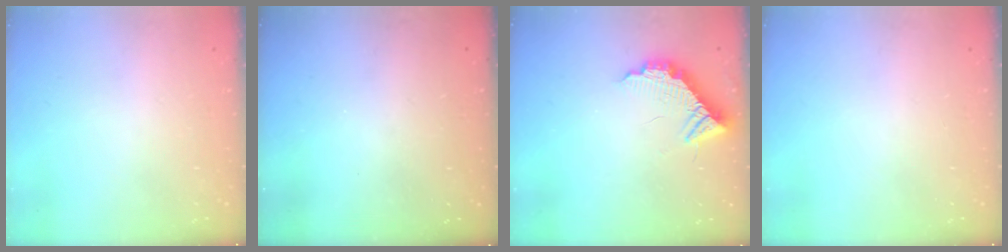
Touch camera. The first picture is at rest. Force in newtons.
{"total": 3.3, "press": 3.3, "slide": 0.1}
{"total": 11.6, "press": 11.6, "slide": 0.8}
{"total": 0.0}